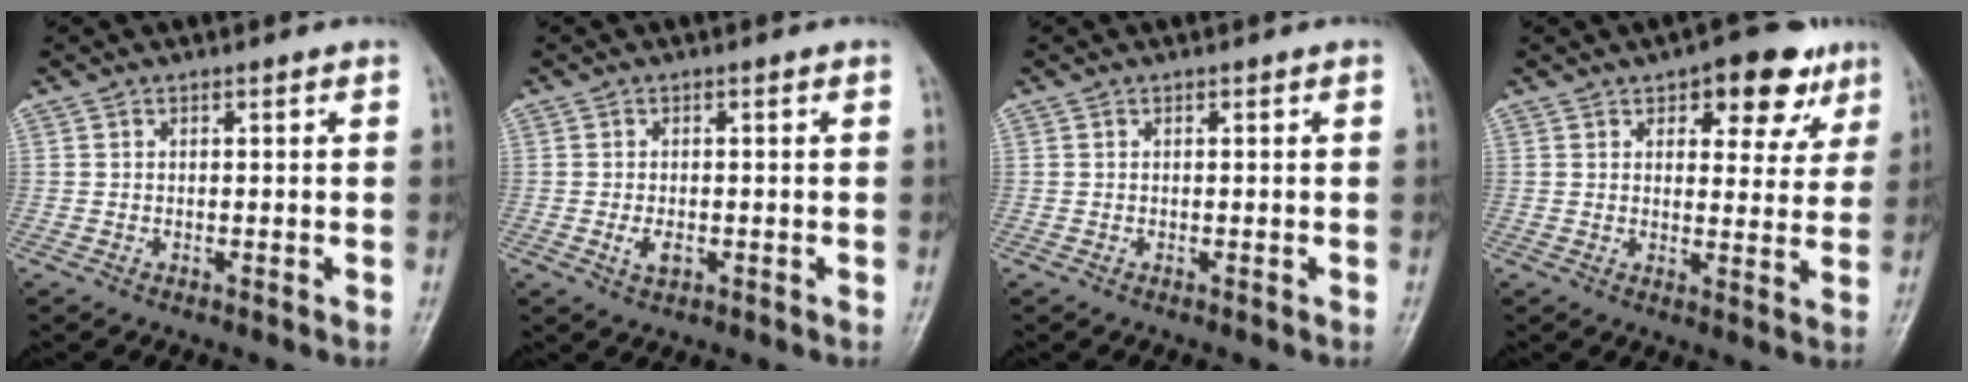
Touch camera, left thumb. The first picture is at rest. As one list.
[{"total": 2.5, "force": [-0.5, 1.4, 2.0], "torque": [-0.034, -0.003, -0.009]}, {"total": 0.0}, {"total": 10.8, "force": [5.9, 5.4, 7.2], "torque": [-0.046, -0.019, 0.072]}]